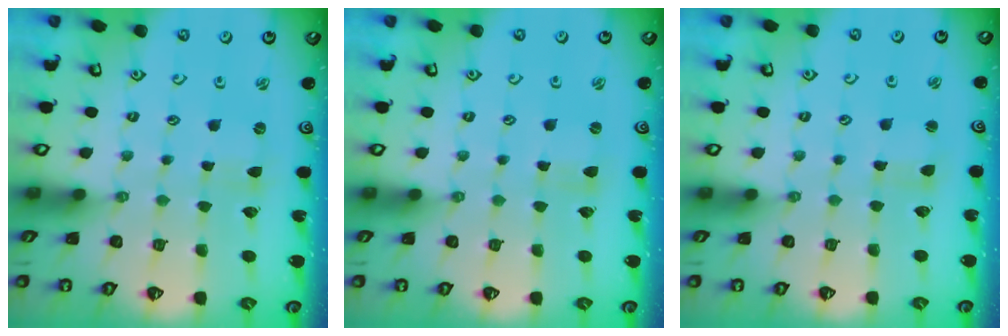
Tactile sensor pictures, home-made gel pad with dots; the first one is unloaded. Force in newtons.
{"total": 0.0}
{"total": 2.2, "press": 2.2, "slide": 0.2}